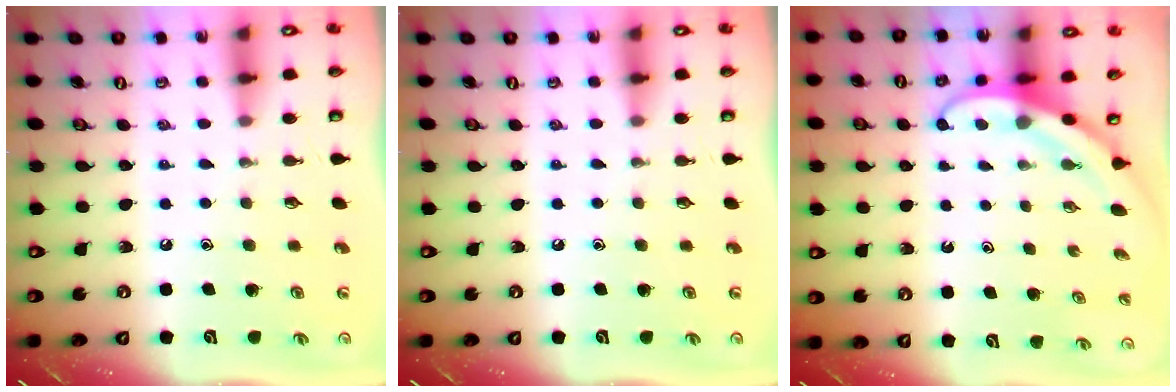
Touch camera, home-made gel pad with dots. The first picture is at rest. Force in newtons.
{"total": 0.0}
{"total": 3.9, "press": 3.9, "slide": 0.3}